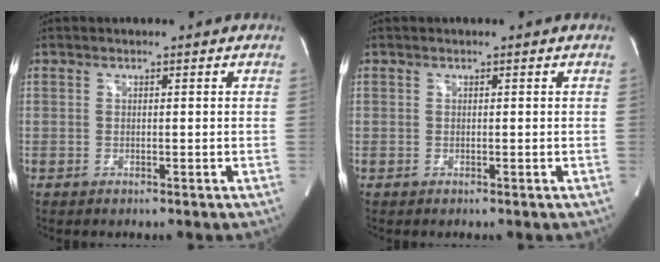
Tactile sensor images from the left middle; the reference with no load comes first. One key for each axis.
{"total": 0.0}